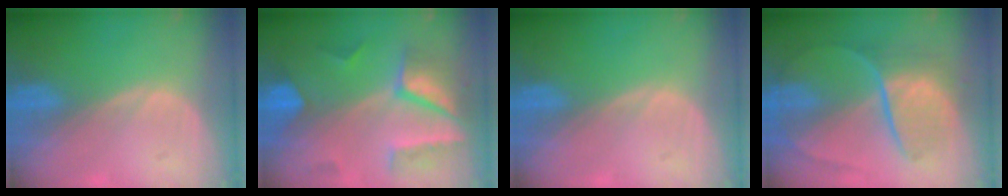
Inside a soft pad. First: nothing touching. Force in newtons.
{"total": 8.5, "press": 7.8, "slide": 3.4}
{"total": 0.0}
{"total": 8.8, "press": 7.6, "slide": 4.6}